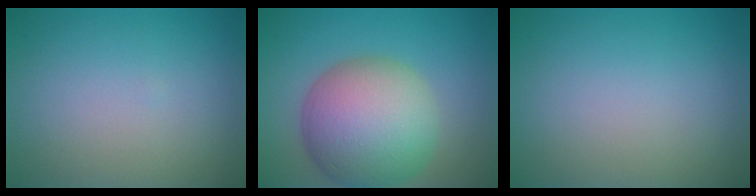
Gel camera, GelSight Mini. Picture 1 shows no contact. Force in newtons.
{"total": 11.0, "press": 11.0, "slide": 0.4}
{"total": 0.0}